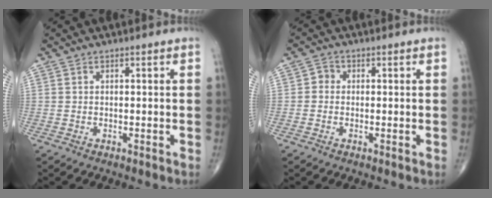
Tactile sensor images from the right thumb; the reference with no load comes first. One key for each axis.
{"total": 1.8, "fx": -0.2, "fy": 1.6, "fz": 0.8, "tx": 0.000, "ty": 0.006, "tz": -0.010}